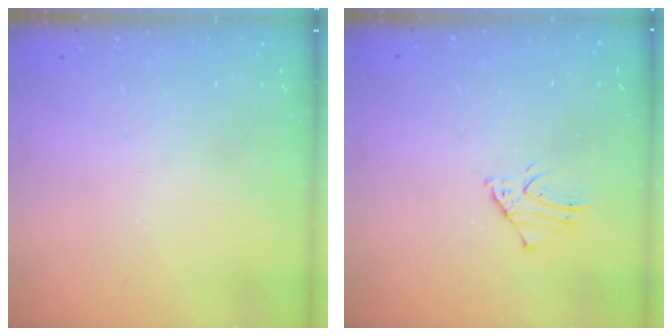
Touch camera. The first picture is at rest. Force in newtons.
{"total": 1.5, "press": 1.5, "slide": 0.1}